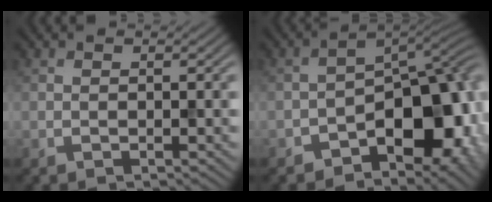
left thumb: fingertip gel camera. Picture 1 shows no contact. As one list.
[{"total": 10.8, "force": [-5.2, 5.8, 7.5], "torque": [-0.078, -0.001, -0.093]}]